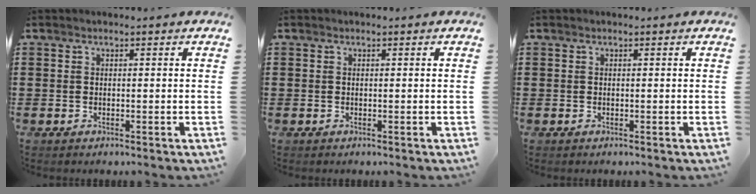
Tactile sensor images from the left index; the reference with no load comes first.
{"total": 0.0}
{"total": 0.0}